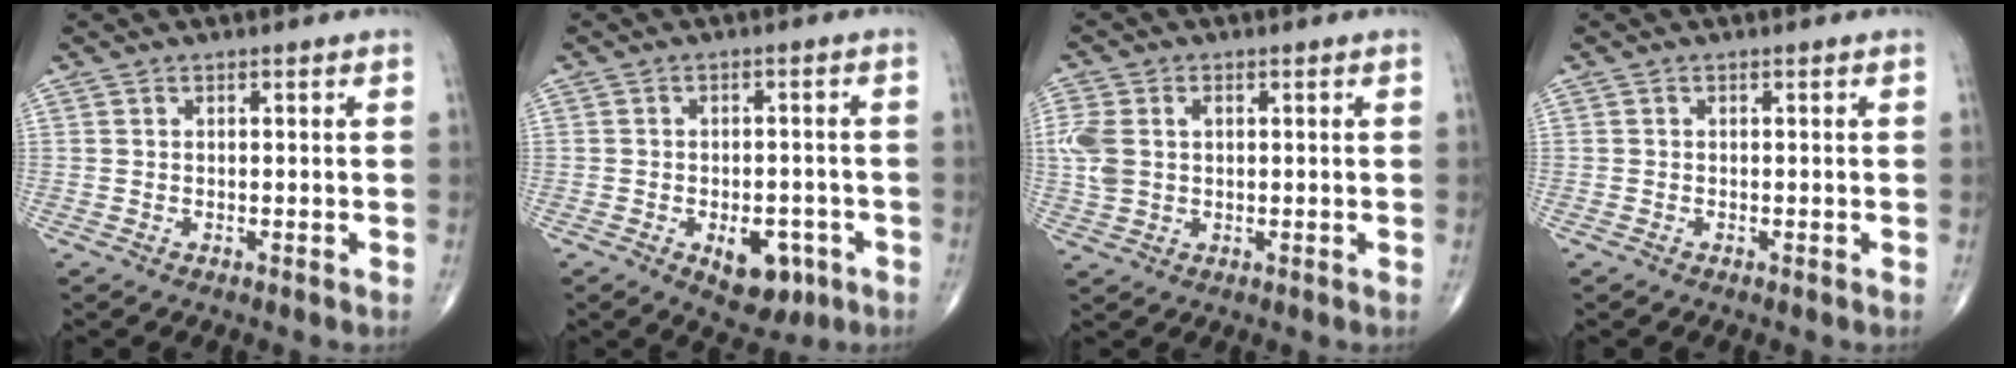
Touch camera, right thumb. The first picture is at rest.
{"total": 8.0, "force": [-3.3, 4.6, 5.6], "torque": [-0.053, 0.014, -0.035]}
{"total": 6.5, "force": [0.8, 4.6, 4.5], "torque": [-0.117, 0.016, 0.018]}
{"total": 0.0}